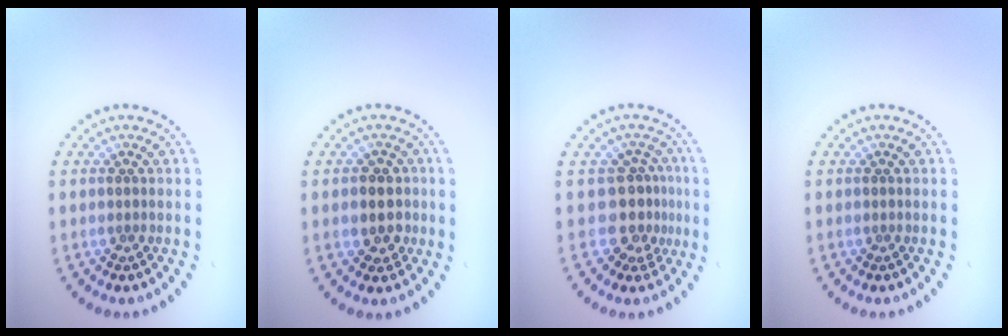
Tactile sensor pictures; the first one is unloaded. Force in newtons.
{"total": 2.7, "press": 2.6, "slide": 1.0}
{"total": 2.9, "press": 2.0, "slide": 2.1}
{"total": 0.0}